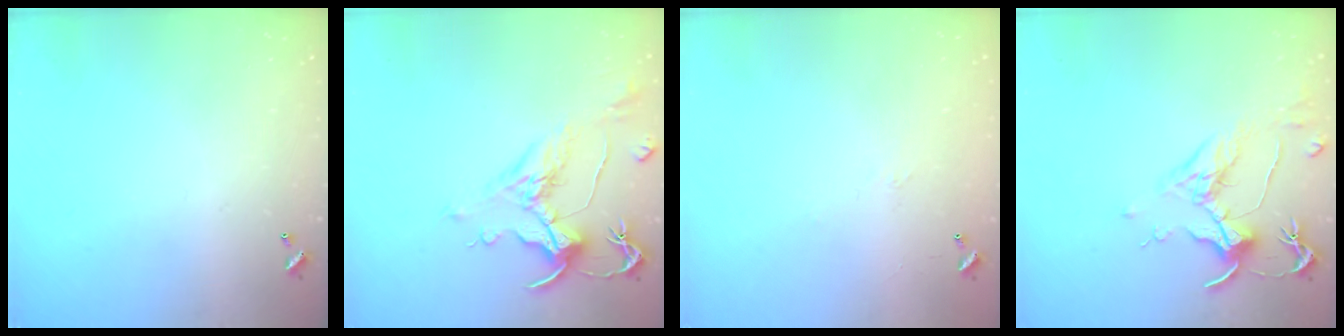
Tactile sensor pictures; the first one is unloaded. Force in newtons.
{"total": 1.6, "press": 0.7, "slide": 1.5}
{"total": 6.6, "press": 6.6, "slide": 0.8}
{"total": 1.6, "press": 1.4, "slide": 0.9}